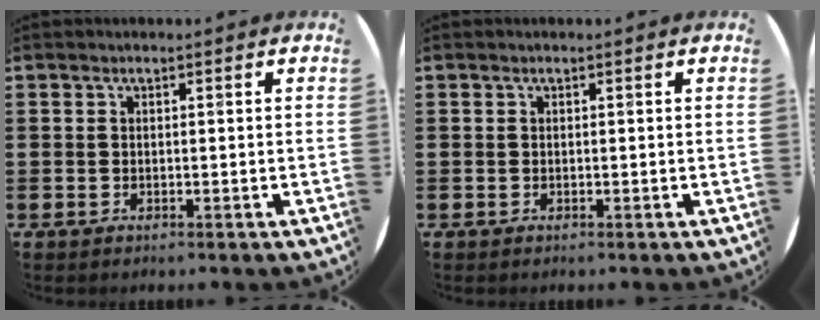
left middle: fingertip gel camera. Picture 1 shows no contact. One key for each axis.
{"total": 0.0}